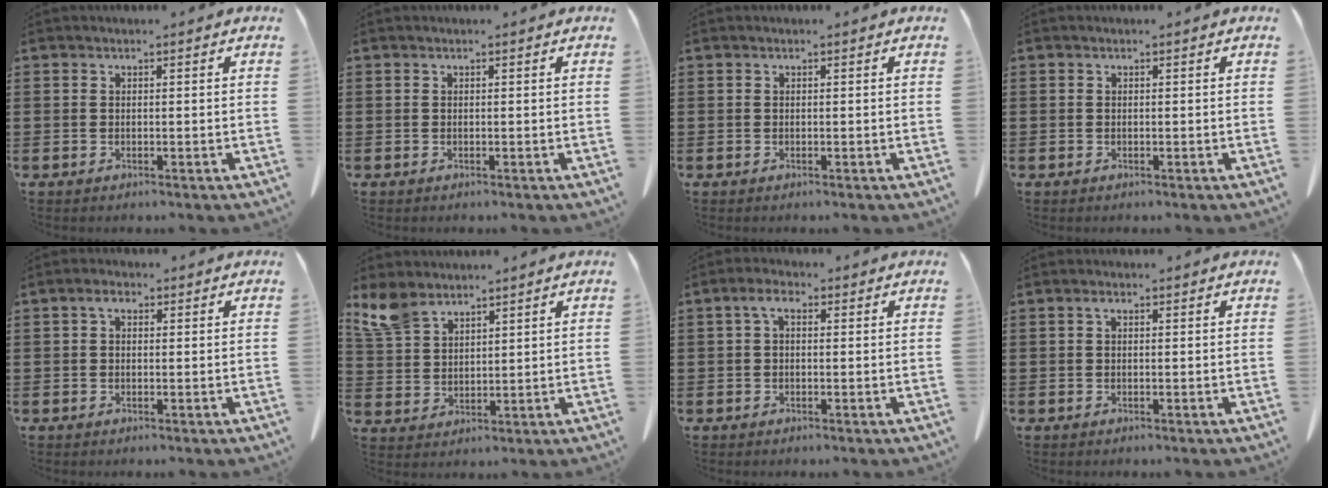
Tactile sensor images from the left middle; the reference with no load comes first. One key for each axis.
{"total": 0.0}
{"total": 0.0}
{"total": 0.0}
{"total": 1.9, "fx": 0.4, "fy": 1.1, "fz": 1.4, "tx": -0.031, "ty": 0.008, "tz": 0.005}
{"total": 6.0, "fx": 4.5, "fy": 3.0, "fz": 2.6, "tx": -0.079, "ty": -0.005, "tz": 0.085}
{"total": 2.8, "fx": 0.2, "fy": 1.5, "fz": 2.3, "tx": -0.050, "ty": 0.009, "tz": 0.002}
{"total": 0.9, "fx": 0.2, "fy": 0.4, "fz": 0.8, "tx": -0.017, "ty": 0.005, "tz": 0.002}